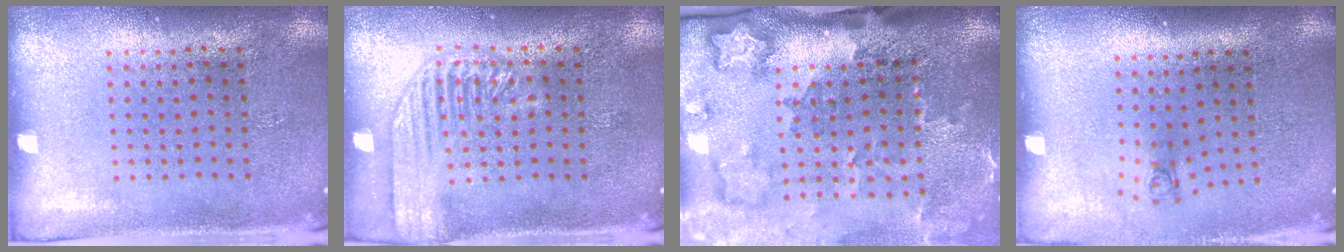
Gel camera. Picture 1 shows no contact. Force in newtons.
{"total": 1.8, "press": 1.8, "slide": 0.3}
{"total": 3.5, "press": 2.3, "slide": 2.6}
{"total": 0.7, "press": 0.3, "slide": 0.7}